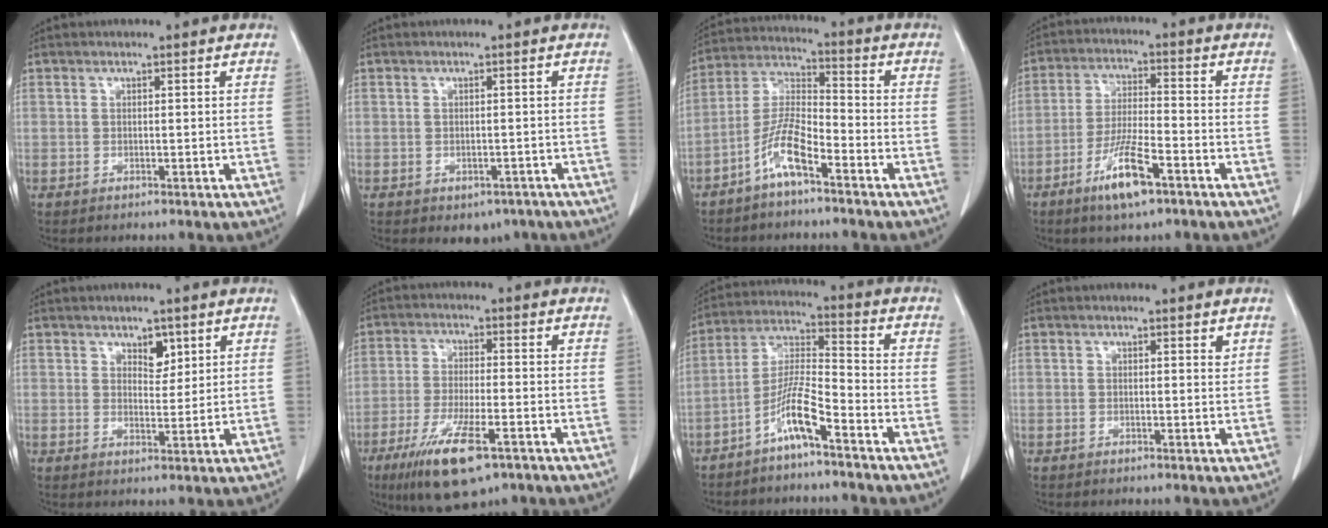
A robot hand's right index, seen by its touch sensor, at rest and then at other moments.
{"total": 3.7, "force": [-2.5, 2.5, 1.1], "torque": [0.000, 0.005, -0.026]}
{"total": 7.9, "force": [-4.8, 1.7, 6.1], "torque": [-0.137, 0.008, -0.098]}
{"total": 8.8, "force": [-5.1, 1.3, 7.1], "torque": [-0.141, -0.012, -0.090]}
{"total": 3.0, "force": [1.8, 1.7, 1.8], "torque": [-0.023, -0.003, 0.031]}
{"total": 11.6, "force": [-6.5, 2.6, 9.2], "torque": [-0.172, -0.026, -0.105]}
{"total": 7.7, "force": [-4.9, 0.4, 5.9], "torque": [-0.128, 0.002, -0.096]}
{"total": 0.7, "force": [0.5, 0.2, 0.4], "torque": [-0.006, -0.003, 0.004]}